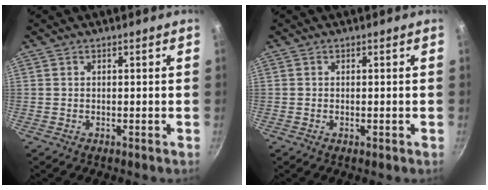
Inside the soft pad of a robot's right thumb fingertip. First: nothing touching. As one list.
[{"total": 0.8, "force": [-0.3, 0.4, 0.7], "torque": [-0.010, 0.001, -0.005]}]